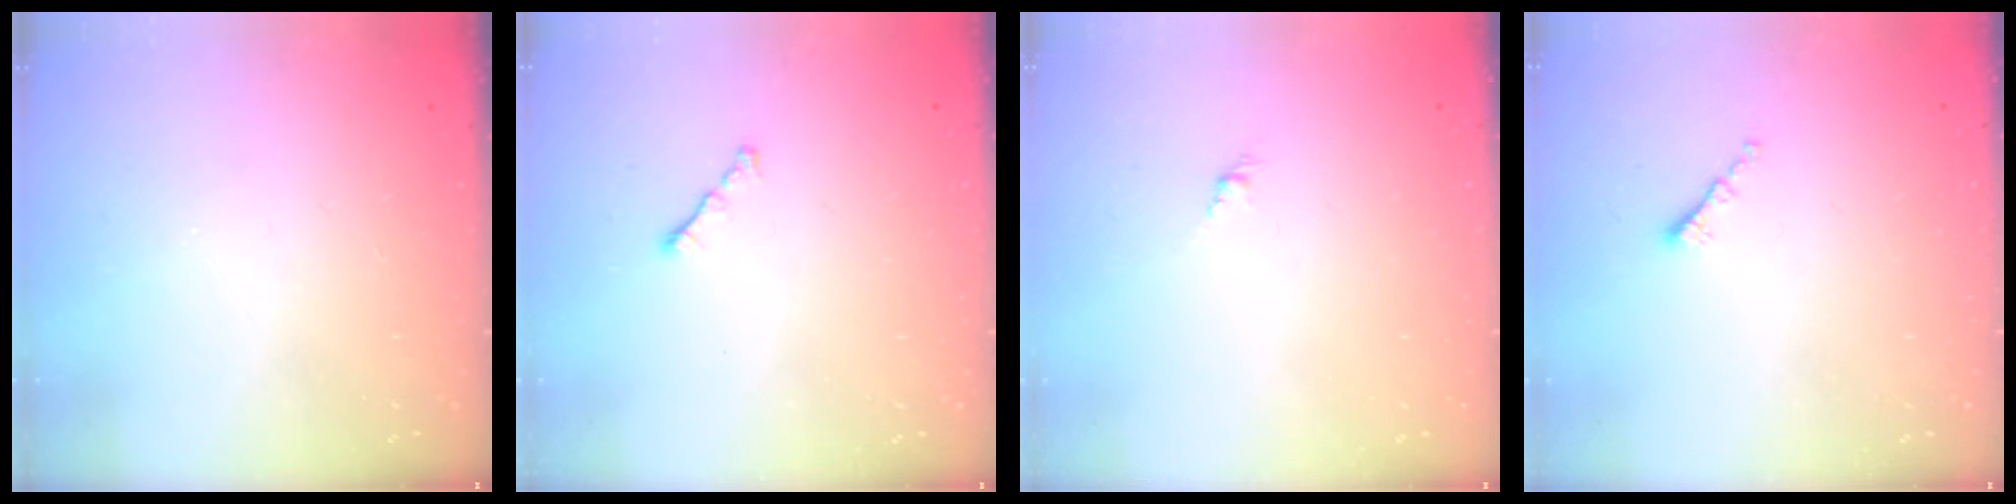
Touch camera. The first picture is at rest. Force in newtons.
{"total": 1.2, "press": 1.1, "slide": 0.5}
{"total": 1.6, "press": 1.5, "slide": 0.5}
{"total": 0.8, "press": 0.8, "slide": 0.2}